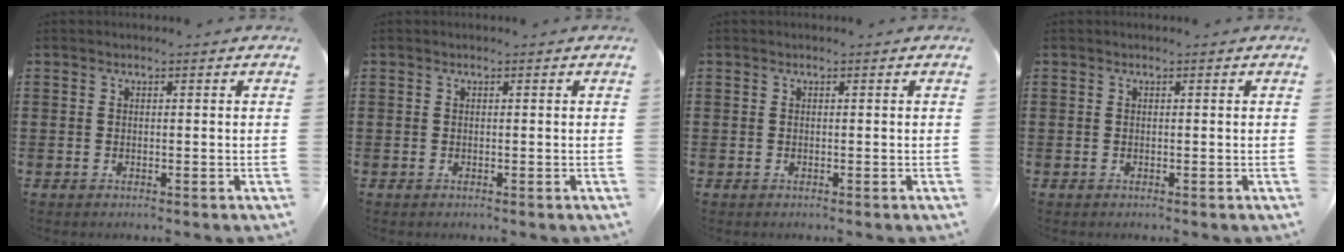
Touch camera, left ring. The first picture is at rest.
{"total": 0.0}
{"total": 0.0}
{"total": 0.0}